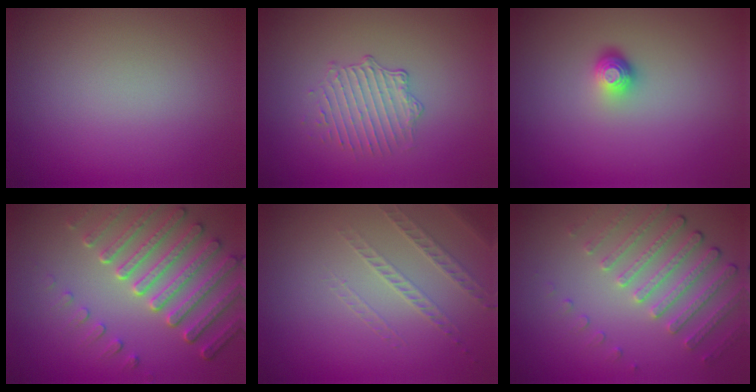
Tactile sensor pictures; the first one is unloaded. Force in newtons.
{"total": 1.9, "press": 1.4, "slide": 1.4}
{"total": 1.8, "press": 1.2, "slide": 1.3}
{"total": 6.2, "press": 5.1, "slide": 3.5}
{"total": 1.4, "press": 1.0, "slide": 0.9}
{"total": 4.6, "press": 3.3, "slide": 3.2}